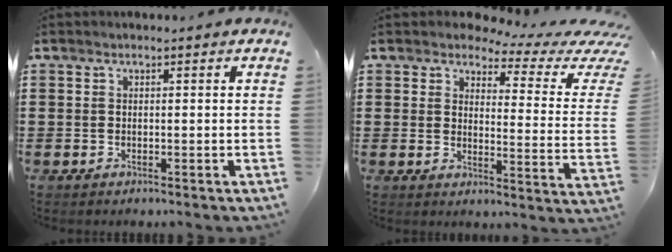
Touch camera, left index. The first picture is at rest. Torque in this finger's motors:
{"motor_torque": [2.14, 0.00, 0.12, -0.01]}